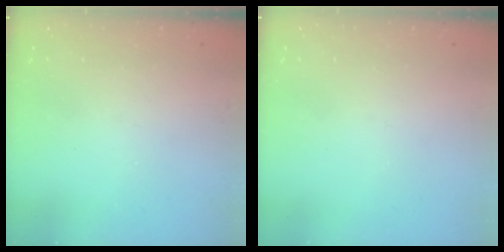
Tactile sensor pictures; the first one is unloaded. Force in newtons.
{"total": 0.0}